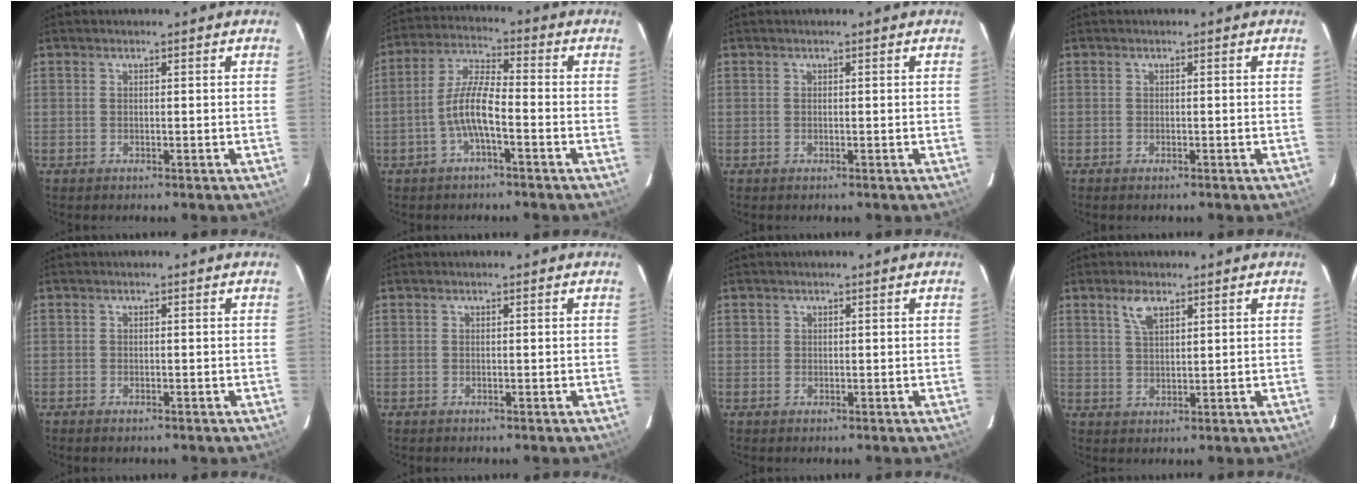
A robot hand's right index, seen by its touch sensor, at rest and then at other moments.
{"total": 7.2, "force": [-2.9, 1.5, 6.5], "torque": [-0.139, 0.011, -0.054]}
{"total": 0.0}
{"total": 0.6, "force": [-0.5, 0.3, 0.2], "torque": [-0.006, -0.002, -0.010]}
{"total": 0.9, "force": [-0.7, 0.4, 0.4], "torque": [-0.008, -0.003, -0.013]}
{"total": 0.0}
{"total": 0.6, "force": [0.2, 0.6, 0.0], "torque": [0.002, 0.003, 0.002]}
{"total": 4.0, "force": [2.4, 1.7, 2.7], "torque": [-0.051, 0.005, 0.048]}